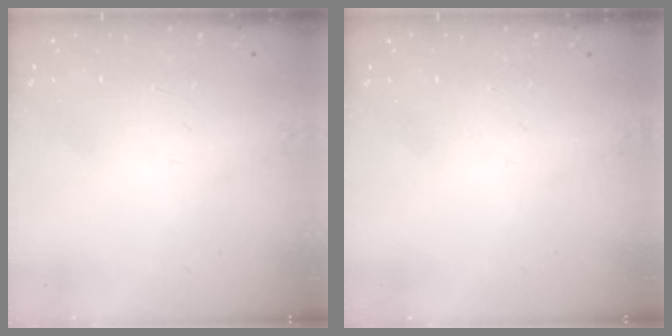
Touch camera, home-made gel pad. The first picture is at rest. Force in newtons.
{"total": 0.0}